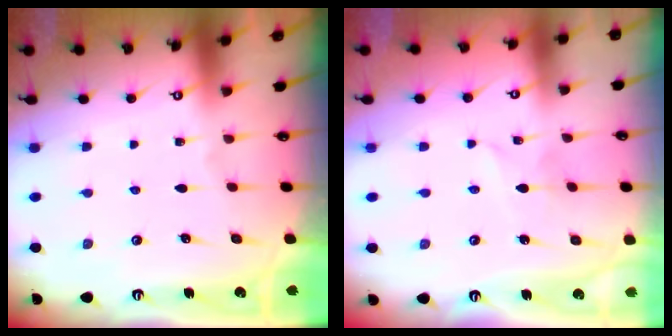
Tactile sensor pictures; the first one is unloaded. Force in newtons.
{"total": 1.7, "press": 1.7, "slide": 0.2}